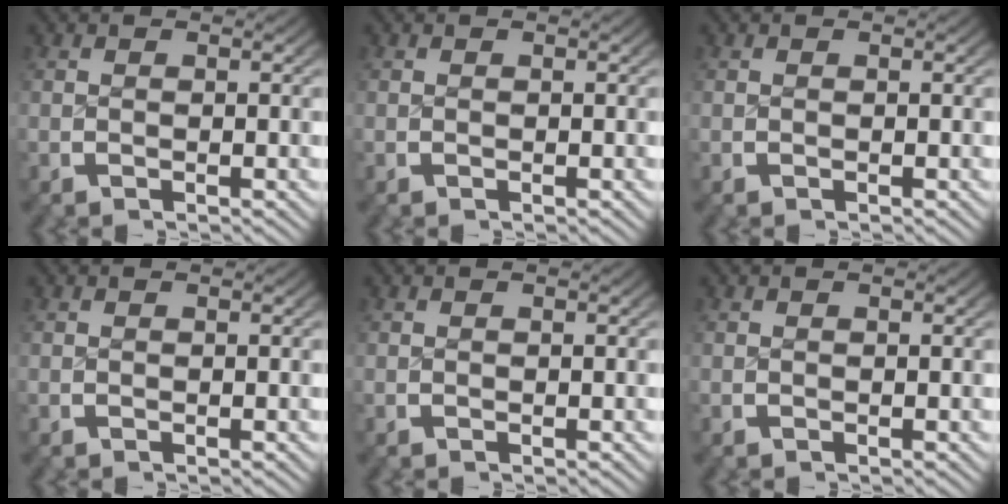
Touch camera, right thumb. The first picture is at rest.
{"total": 0.0}
{"total": 0.0}
{"total": 0.0}
{"total": 0.0}
{"total": 0.0}